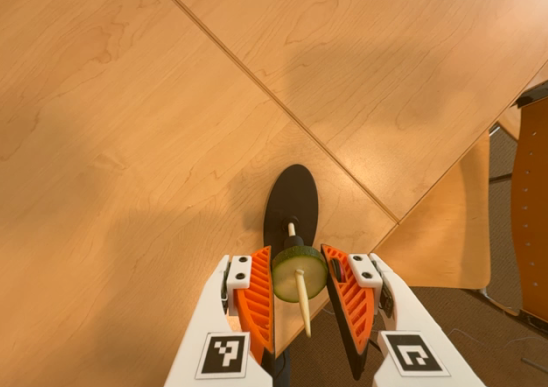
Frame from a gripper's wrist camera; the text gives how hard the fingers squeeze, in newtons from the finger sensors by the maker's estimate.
{"total": 9.7, "left": 9.6, "right": 9.7}